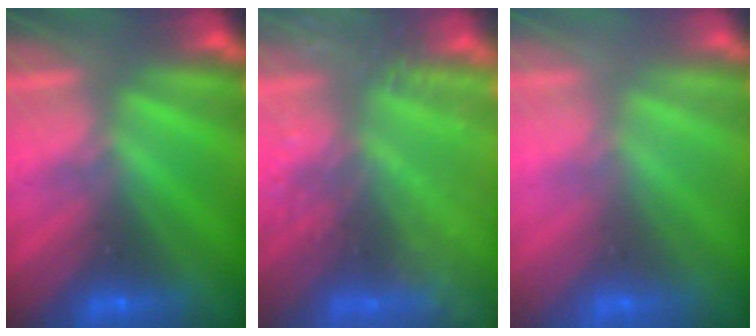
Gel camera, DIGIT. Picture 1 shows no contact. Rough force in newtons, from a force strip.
{"total": 6.4}
{"total": 3.5}